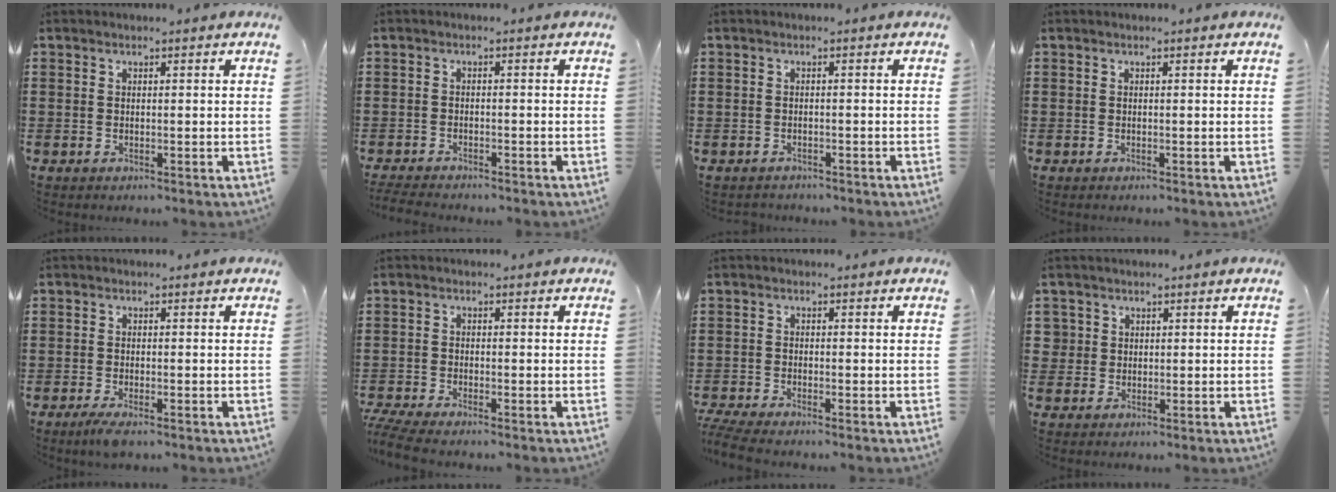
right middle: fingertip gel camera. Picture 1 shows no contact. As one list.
[{"total": 2.1, "force": [-2.1, 0.0, 0.3], "torque": [-0.016, -0.006, -0.046]}, {"total": 1.0, "force": [-0.9, 0.2, -0.2], "torque": [0.000, 0.002, -0.021]}, {"total": 0.0}, {"total": 1.9, "force": [-1.3, 0.1, 1.3], "torque": [-0.037, -0.006, -0.029]}, {"total": 3.1, "force": [-2.9, -0.1, 1.1], "torque": [-0.041, -0.012, -0.063]}, {"total": 2.9, "force": [-2.7, 0.0, 1.1], "torque": [-0.032, -0.008, -0.057]}, {"total": 2.3, "force": [0.5, 2.2, 0.1], "torque": [-0.016, 0.008, 0.008]}]